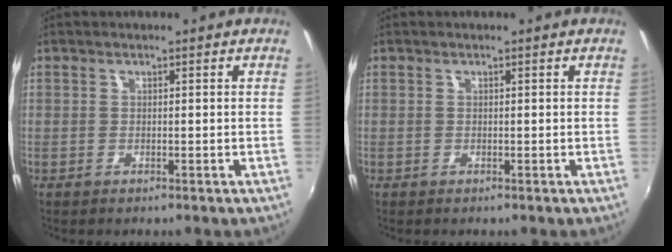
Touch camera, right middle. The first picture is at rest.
{"total": 0.0}